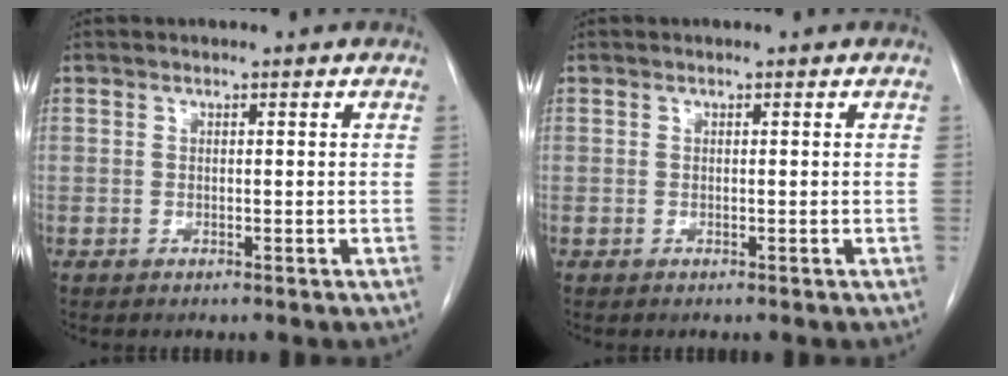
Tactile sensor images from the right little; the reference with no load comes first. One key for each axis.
{"total": 0.0}